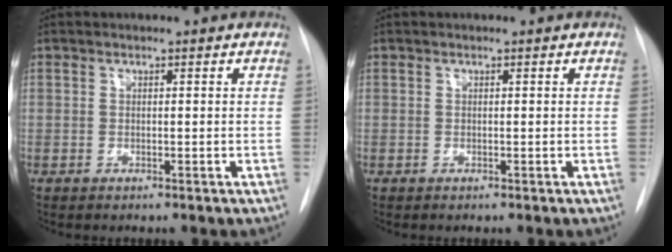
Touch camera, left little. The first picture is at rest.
{"total": 0.0}